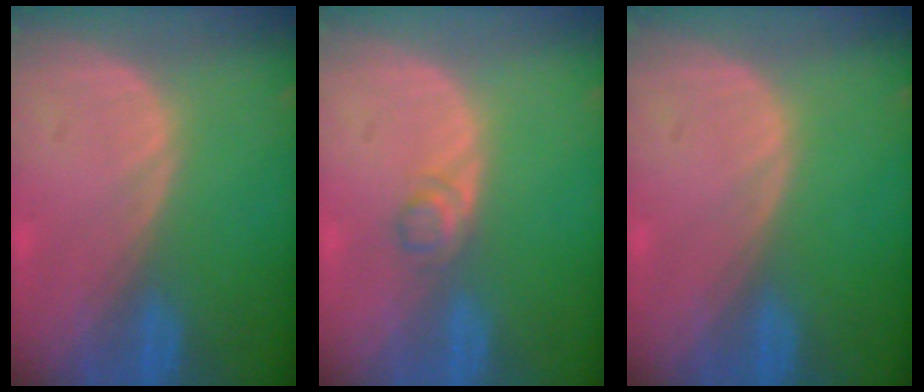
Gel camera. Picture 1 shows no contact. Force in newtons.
{"total": 1.9, "press": 1.8, "slide": 0.2}
{"total": 0.0}